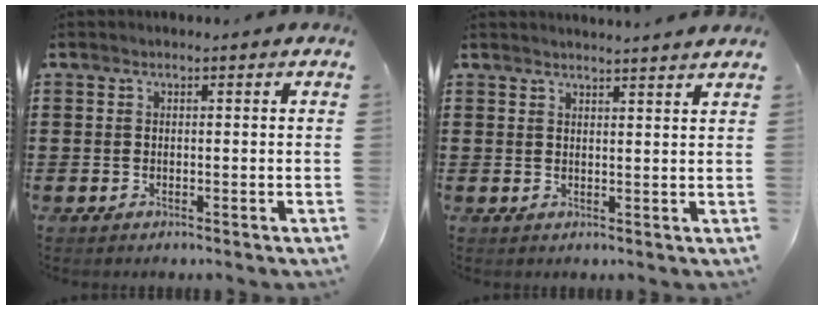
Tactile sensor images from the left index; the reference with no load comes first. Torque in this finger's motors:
{"motor_torque": [0.33, -0.34, 0.29, 0.07]}